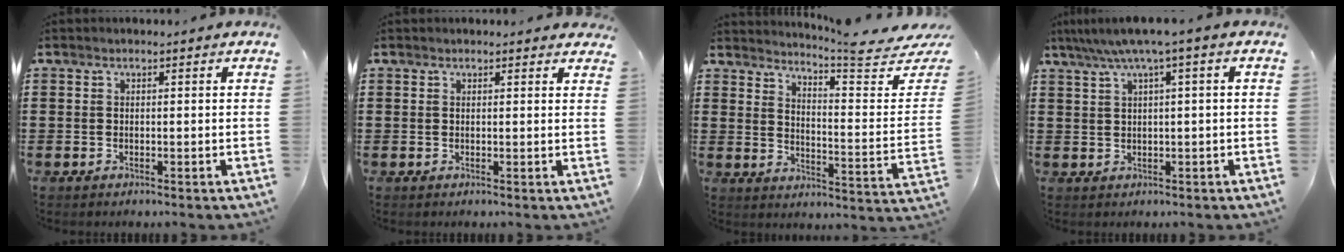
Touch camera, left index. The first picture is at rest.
{"total": 0.9, "force": [0.8, 0.3, 0.3], "torque": [0.001, -0.002, 0.012]}
{"total": 5.9, "force": [5.3, -0.2, 2.7], "torque": [-0.056, -0.050, 0.081]}
{"total": 3.8, "force": [1.3, -0.3, 3.6], "torque": [-0.069, -0.004, 0.019]}